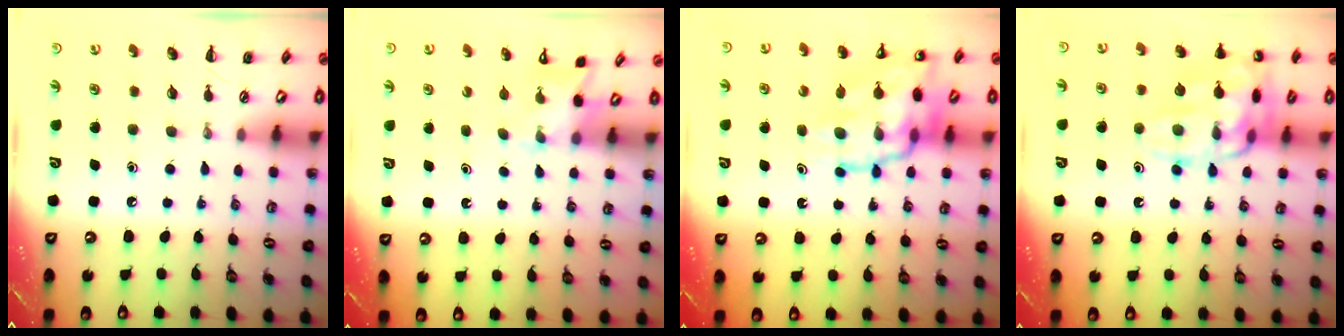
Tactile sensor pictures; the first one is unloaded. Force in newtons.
{"total": 3.1, "press": 3.0, "slide": 0.8}
{"total": 21.4, "press": 21.0, "slide": 4.0}
{"total": 16.9, "press": 16.9, "slide": 0.4}